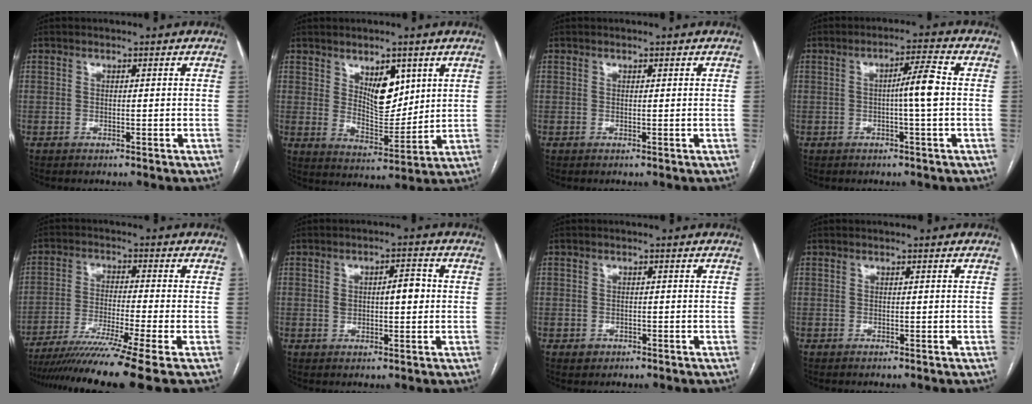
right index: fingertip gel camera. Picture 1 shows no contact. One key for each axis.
{"total": 8.0, "fx": 3.5, "fy": 3.6, "fz": 6.1, "tx": -0.103, "ty": -0.006, "tz": 0.069}
{"total": 0.0}
{"total": 4.9, "fx": -0.5, "fy": -0.7, "fz": 4.8, "tx": -0.077, "ty": 0.009, "tz": -0.009}
{"total": 13.8, "fx": -10.7, "fy": -2.6, "fz": 8.3, "tx": -0.141, "ty": -0.041, "tz": -0.176}
{"total": 4.9, "fx": 0.3, "fy": 1.8, "fz": 4.6, "tx": -0.079, "ty": 0.017, "tz": 0.010}
{"total": 1.6, "fx": -0.7, "fy": 1.4, "fz": 0.2, "tx": 0.001, "ty": 0.005, "tz": -0.009}
{"total": 0.0}